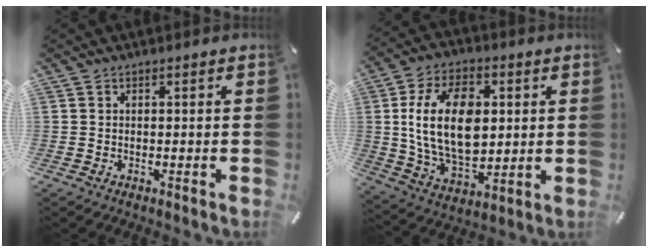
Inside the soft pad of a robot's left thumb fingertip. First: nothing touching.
{"total": 18.2, "force": [2.5, 12.0, 13.5], "torque": [-0.274, 0.007, 0.045]}